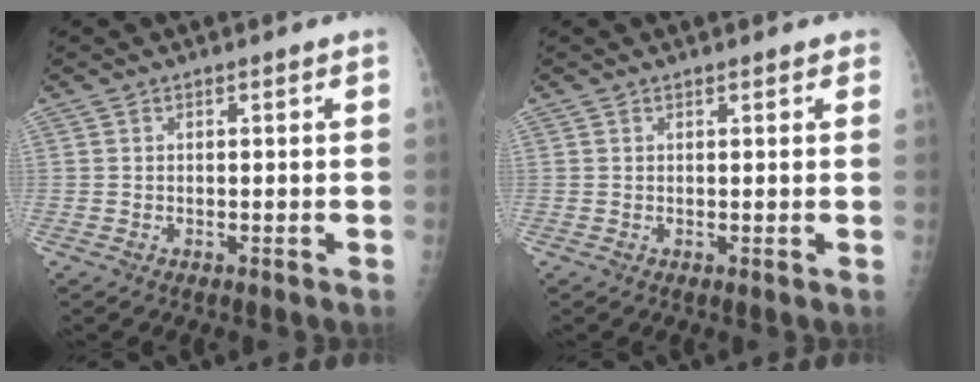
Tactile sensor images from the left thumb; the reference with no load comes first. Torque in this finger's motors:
{"motor_torque": [-0.11, 0.04, -0.28, -0.31, 0.05]}